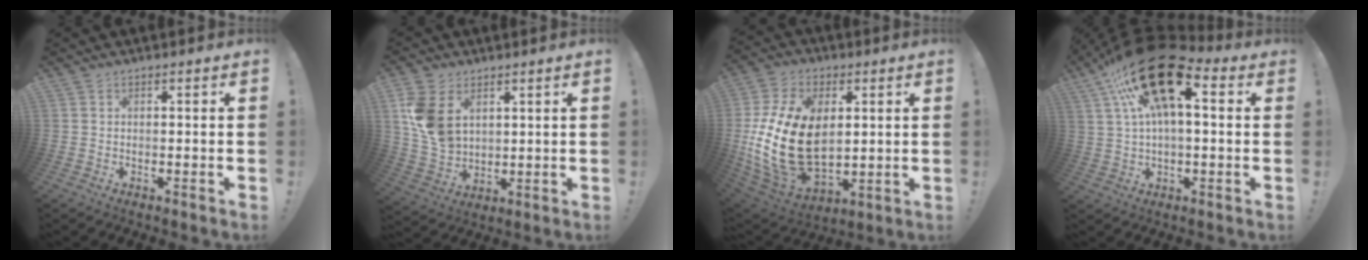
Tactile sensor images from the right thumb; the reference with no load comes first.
{"total": 12.6, "force": [4.5, 8.9, 7.6], "torque": [-0.154, -0.019, 0.091]}
{"total": 24.7, "force": [0.8, 16.3, 18.6], "torque": [-0.381, -0.008, 0.026]}
{"total": 21.6, "force": [8.7, 9.8, 17.2], "torque": [-0.306, -0.035, 0.153]}